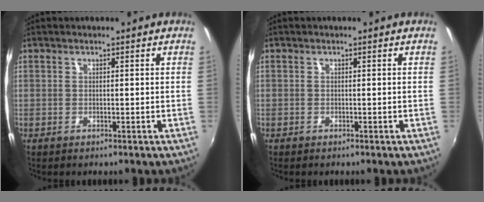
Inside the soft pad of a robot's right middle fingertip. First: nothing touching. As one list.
[{"total": 0.0}]